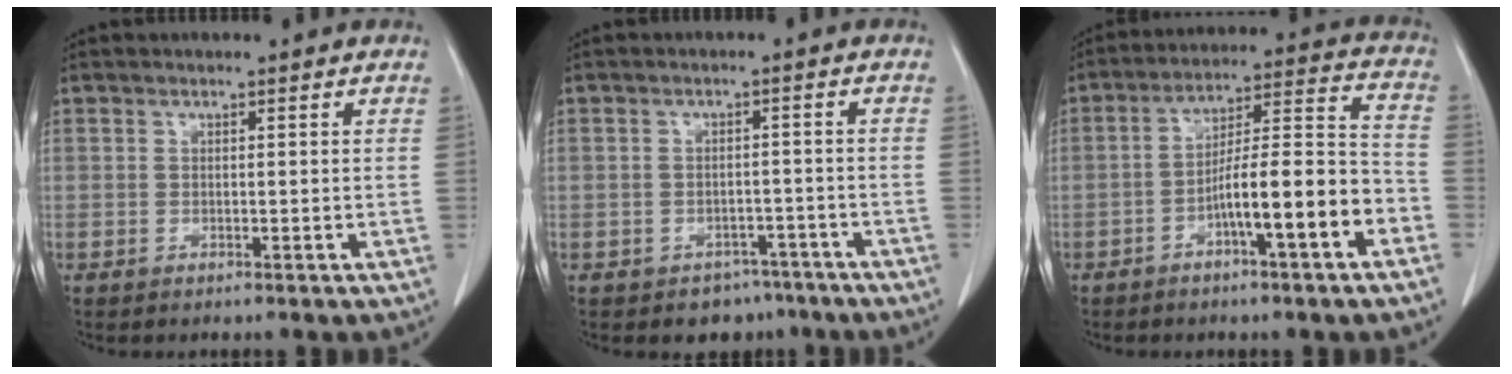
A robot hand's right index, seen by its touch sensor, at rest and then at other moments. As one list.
[{"total": 4.7, "force": [-3.3, 3.4, 0.3], "torque": [0.011, 0.016, -0.042]}, {"total": 12.8, "force": [-5.4, 1.1, 11.5], "torque": [-0.183, 0.023, -0.084]}]